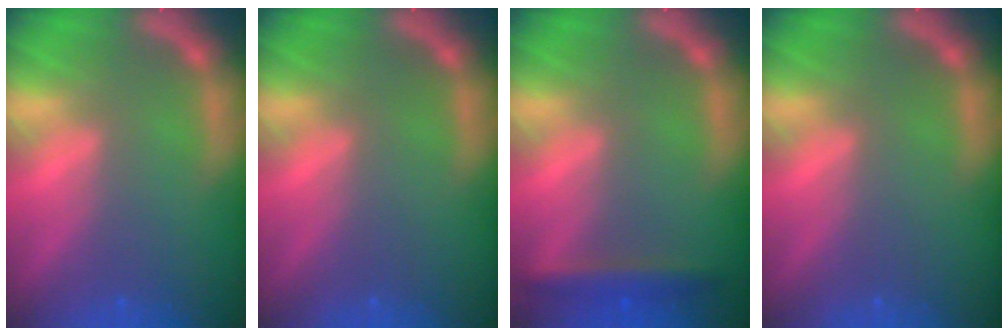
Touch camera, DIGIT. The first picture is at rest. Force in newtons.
{"total": 0.0}
{"total": 3.0}
{"total": 0.0}